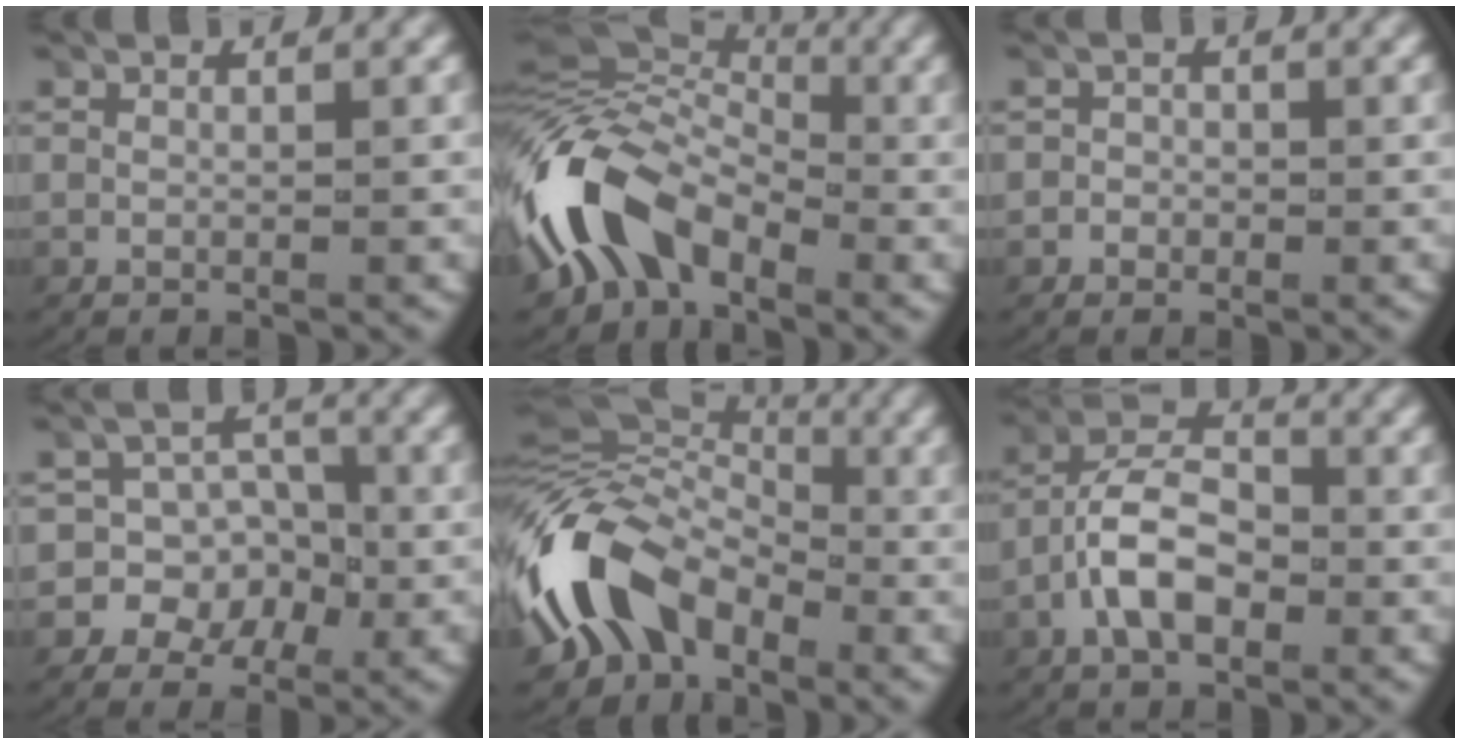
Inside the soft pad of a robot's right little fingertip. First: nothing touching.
{"total": 8.4, "force": [-1.6, 6.4, 5.2], "torque": [-0.127, -0.010, -0.030]}
{"total": 1.1, "force": [-0.7, 0.8, 0.0], "torque": [0.001, -0.002, -0.017]}
{"total": 10.3, "force": [-2.6, 9.5, 2.8], "torque": [-0.075, -0.036, -0.049]}
{"total": 9.6, "force": [-1.9, 7.5, 5.7], "torque": [-0.139, -0.019, -0.030]}
{"total": 5.6, "force": [-1.4, 3.5, 4.1], "torque": [-0.076, -0.002, -0.029]}